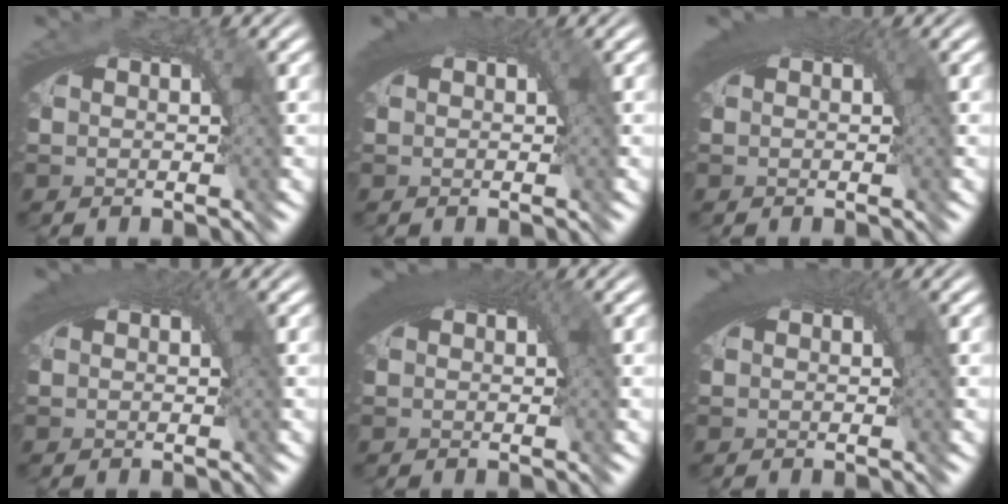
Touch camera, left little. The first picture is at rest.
{"total": 2.3, "force": [0.6, 1.3, 1.7], "torque": [-0.029, -0.004, 0.010]}
{"total": 2.3, "force": [0.6, 1.4, 1.8], "torque": [-0.028, -0.005, 0.010]}
{"total": 2.0, "force": [0.6, 1.2, 1.5], "torque": [-0.024, -0.006, 0.010]}
{"total": 3.5, "force": [0.9, 1.8, 2.8], "torque": [-0.045, -0.007, 0.016]}
{"total": 2.7, "force": [0.7, 1.6, 2.0], "torque": [-0.033, -0.005, 0.011]}